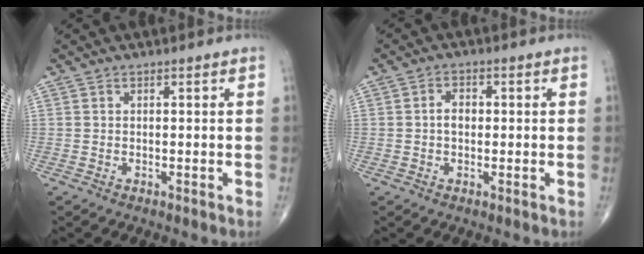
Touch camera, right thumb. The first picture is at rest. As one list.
[{"total": 3.0, "force": [0.0, 2.1, 2.1], "torque": [-0.030, 0.010, -0.003]}]